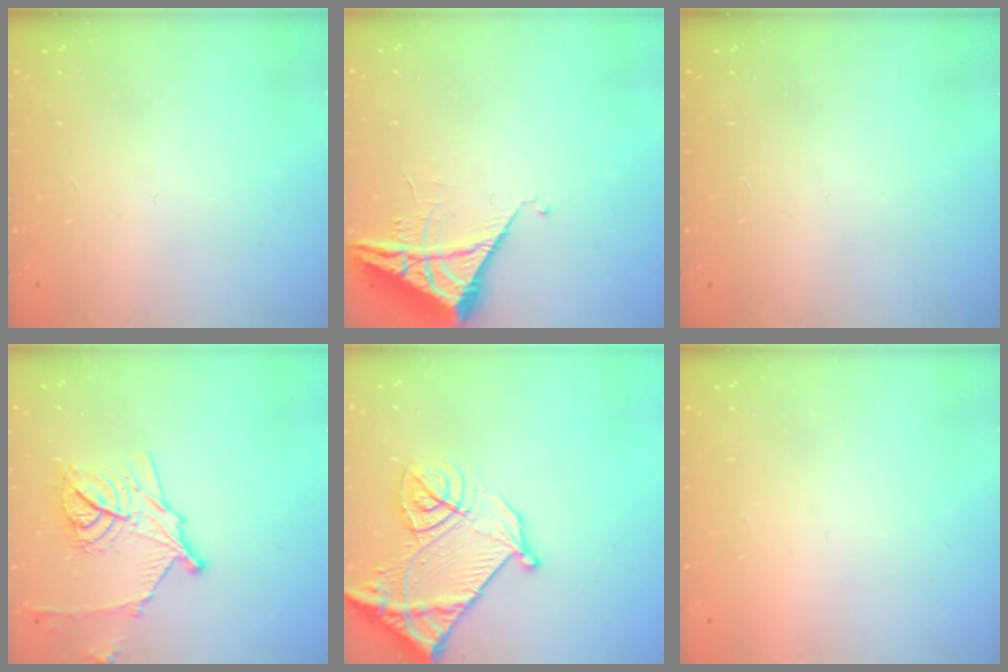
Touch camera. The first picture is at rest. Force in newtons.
{"total": 6.1, "press": 6.1, "slide": 0.3}
{"total": 0.0}
{"total": 14.9, "press": 14.9, "slide": 0.8}
{"total": 17.4, "press": 17.3, "slide": 1.8}
{"total": 1.5, "press": 1.5, "slide": 0.1}